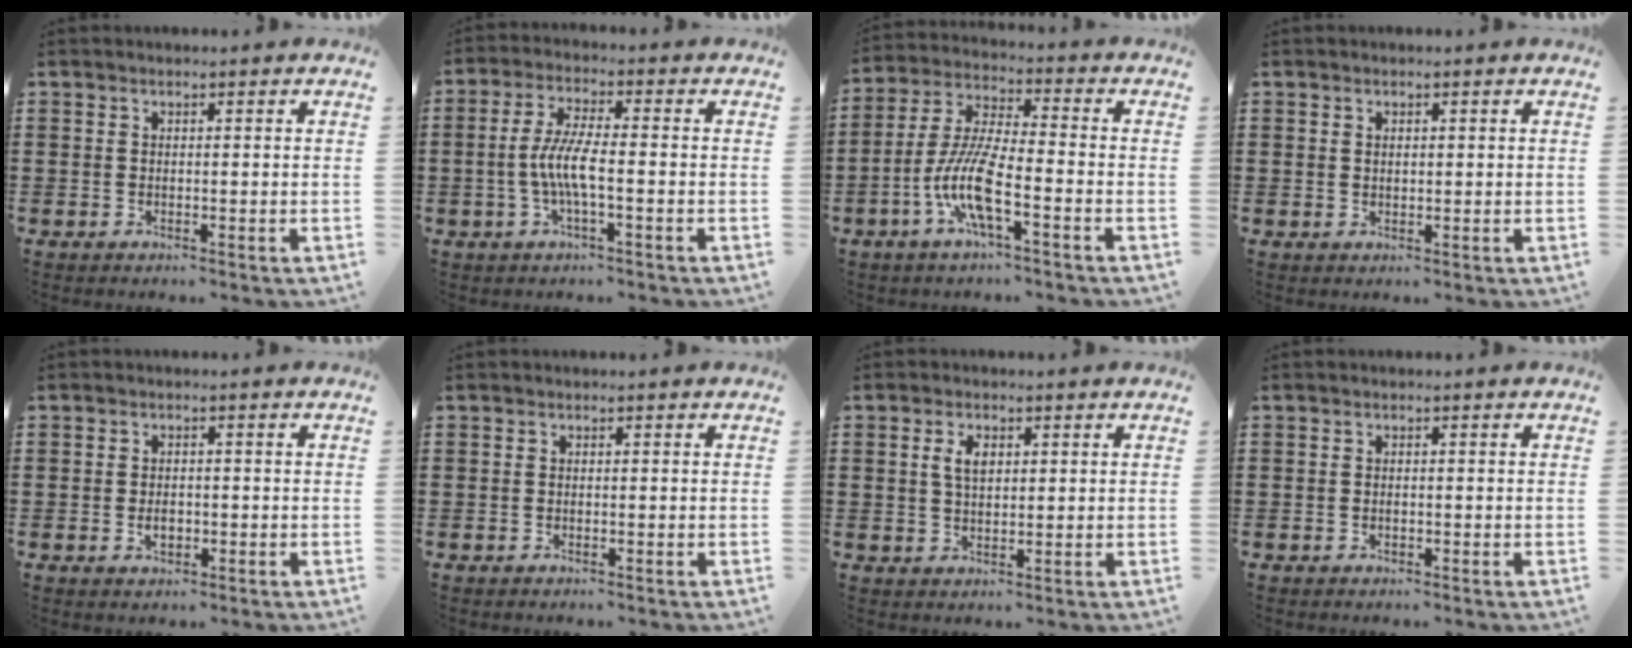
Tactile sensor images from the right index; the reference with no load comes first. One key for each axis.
{"total": 5.4, "fx": -1.3, "fy": 0.9, "fz": 5.2, "tx": -0.113, "ty": -0.006, "tz": -0.032}
{"total": 9.6, "fx": -4.1, "fy": 1.8, "fz": 8.5, "tx": -0.200, "ty": -0.015, "tz": -0.086}
{"total": 0.7, "fx": 0.2, "fy": 0.5, "fz": 0.4, "tx": -0.010, "ty": 0.002, "tz": 0.005}
{"total": 2.3, "fx": -0.5, "fy": 1.3, "fz": 1.8, "tx": -0.034, "ty": 0.002, "tz": -0.010}
{"total": 0.0}
{"total": 3.3, "fx": 0.9, "fy": 1.7, "fz": 2.7, "tx": -0.057, "ty": 0.008, "tz": 0.013}
{"total": 0.7, "fx": -0.2, "fy": 0.3, "fz": 0.6, "tx": -0.013, "ty": -0.002, "tz": -0.004}